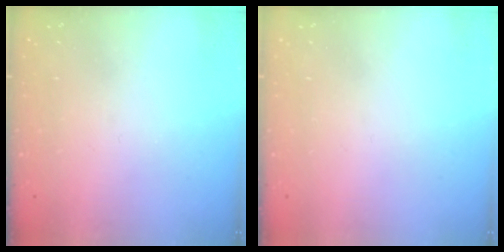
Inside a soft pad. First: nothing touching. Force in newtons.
{"total": 1.5, "press": 1.5, "slide": 0.1}